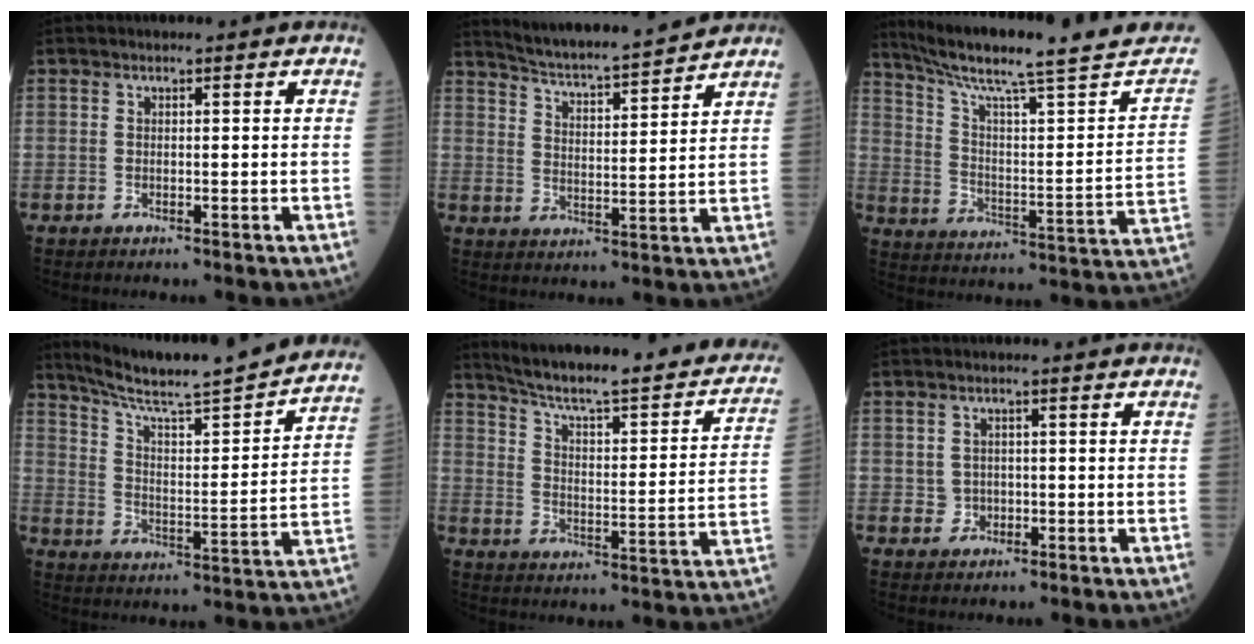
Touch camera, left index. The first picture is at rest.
{"total": 12.7, "force": [12.0, 0.1, 4.1], "torque": [-0.075, 0.010, 0.184]}
{"total": 22.7, "force": [19.3, -0.5, 11.9], "torque": [-0.189, -0.051, 0.269]}
{"total": 24.2, "force": [21.5, -0.2, 10.9], "torque": [-0.173, -0.043, 0.300]}
{"total": 27.8, "force": [23.0, 3.9, 15.1], "torque": [-0.221, -0.029, 0.297]}
{"total": 1.9, "force": [-0.4, 1.8, 0.4], "torque": [-0.004, 0.005, -0.003]}